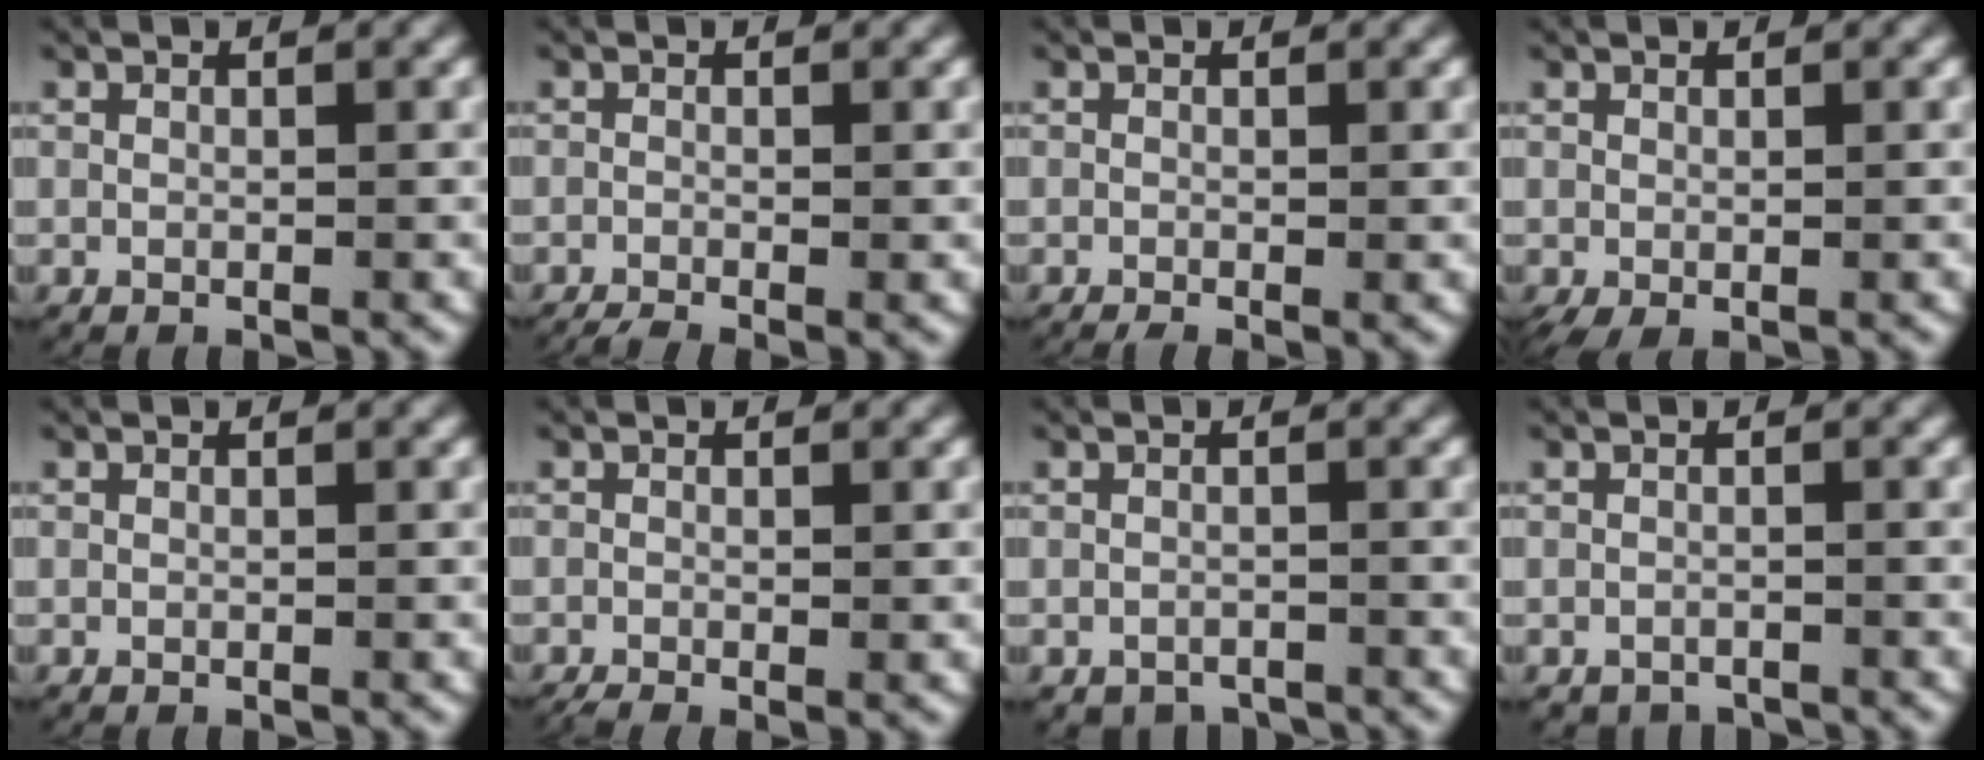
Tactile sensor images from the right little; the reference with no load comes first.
{"total": 1.5, "force": [-1.3, 0.3, 0.7], "torque": [-0.012, -0.010, -0.020]}
{"total": 0.9, "force": [-0.7, 0.2, 0.6], "torque": [-0.008, -0.006, -0.010]}
{"total": 1.2, "force": [-0.5, 0.6, 0.9], "torque": [-0.019, -0.009, -0.004]}
{"total": 0.0}
{"total": 1.0, "force": [-0.8, 0.3, 0.6], "torque": [-0.009, -0.009, -0.011]}
{"total": 1.9, "force": [-1.6, 1.0, 0.1], "torque": [-0.001, -0.007, -0.025]}
{"total": 1.3, "force": [-1.1, 0.7, -0.1], "torque": [-0.002, -0.007, -0.016]}